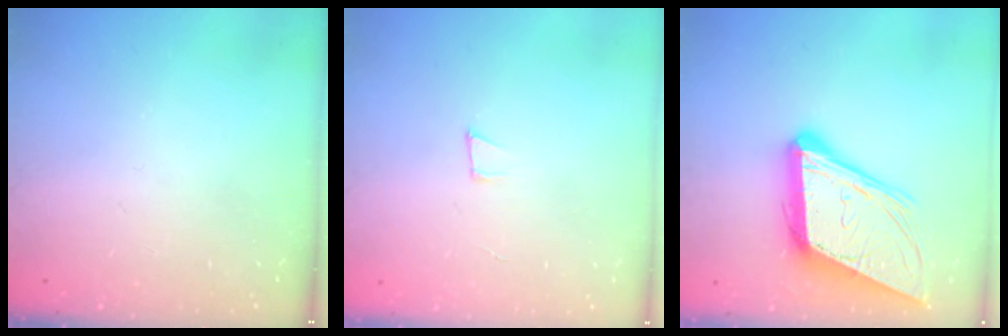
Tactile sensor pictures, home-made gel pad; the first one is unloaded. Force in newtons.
{"total": 3.7, "press": 2.5, "slide": 2.6}
{"total": 15.8, "press": 15.2, "slide": 4.2}